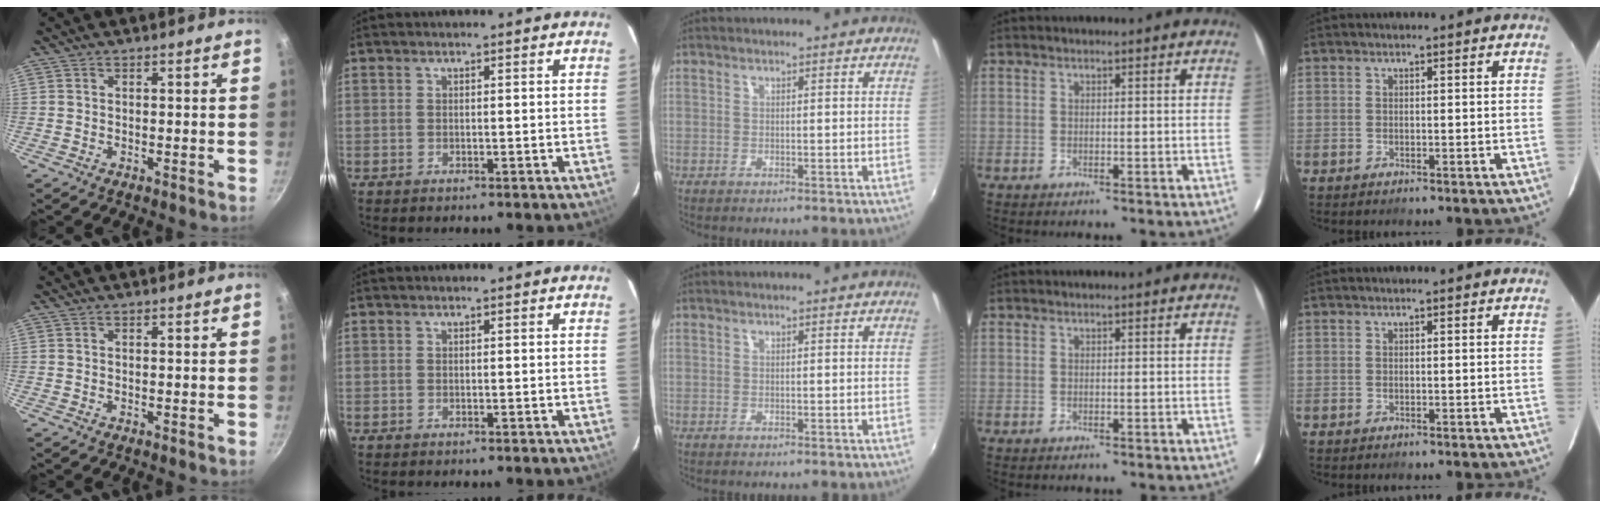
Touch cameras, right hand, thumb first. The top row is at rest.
{}